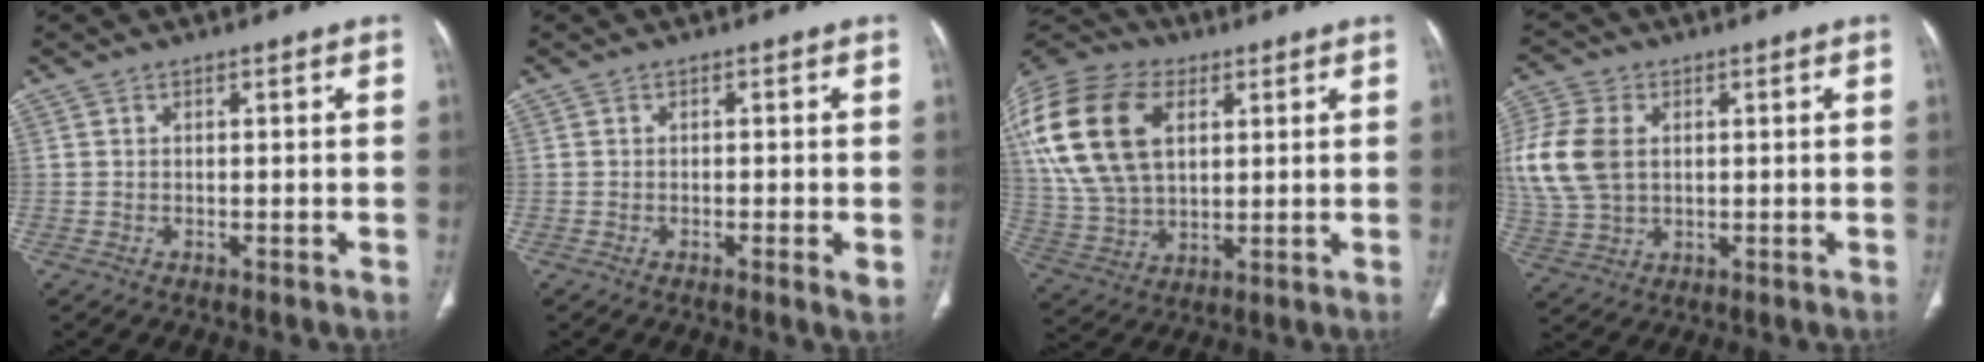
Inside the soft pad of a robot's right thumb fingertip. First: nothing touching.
{"total": 2.5, "force": [-0.6, 0.5, 2.3], "torque": [-0.042, -0.005, -0.011]}
{"total": 23.6, "force": [7.0, 15.0, 16.7], "torque": [-0.361, 0.007, 0.131]}
{"total": 13.0, "force": [1.8, 9.1, 9.1], "torque": [-0.208, 0.005, 0.041]}